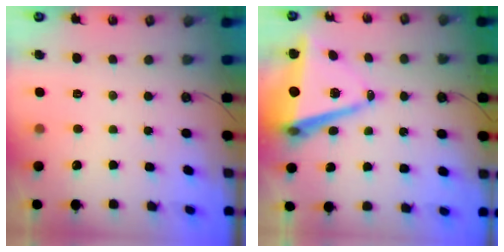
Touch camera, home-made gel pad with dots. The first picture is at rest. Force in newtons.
{"total": 11.7, "press": 11.0, "slide": 4.0}